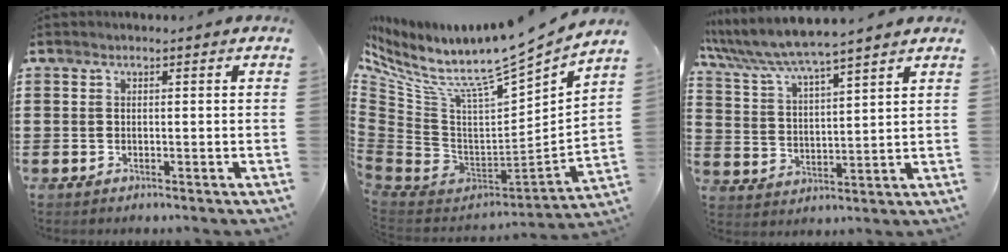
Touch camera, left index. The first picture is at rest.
{"total": 9.5, "force": [7.4, 1.3, 5.8], "torque": [-0.135, -0.064, 0.119]}
{"total": 5.9, "force": [5.4, -0.1, 2.5], "torque": [-0.073, -0.030, 0.089]}